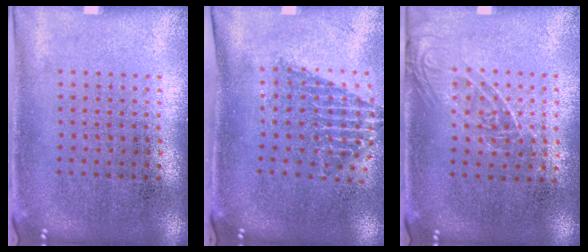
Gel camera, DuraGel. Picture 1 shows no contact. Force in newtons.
{"total": 1.4, "press": 1.1, "slide": 0.9}
{"total": 1.4, "press": 1.0, "slide": 0.9}